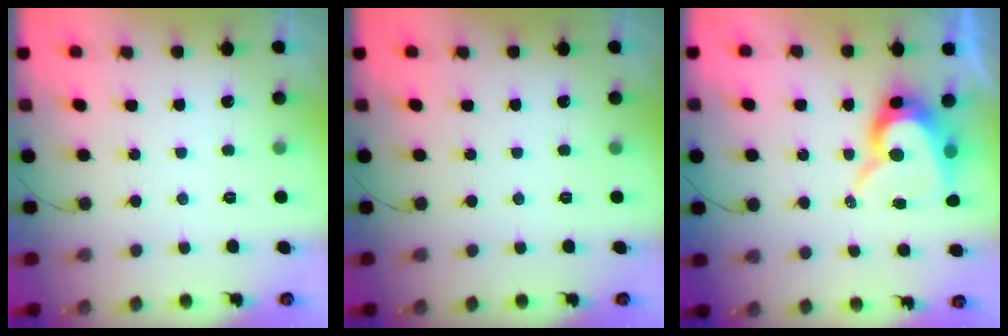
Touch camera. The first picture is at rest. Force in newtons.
{"total": 0.0}
{"total": 11.4, "press": 11.3, "slide": 1.0}